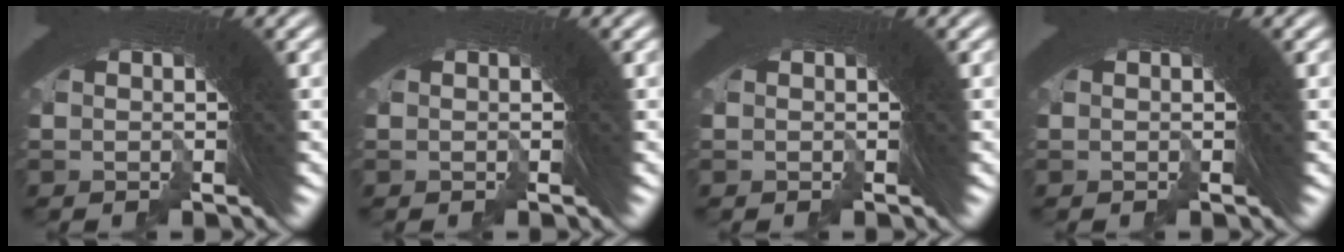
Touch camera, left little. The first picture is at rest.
{"total": 0.0}
{"total": 0.0}
{"total": 0.0}